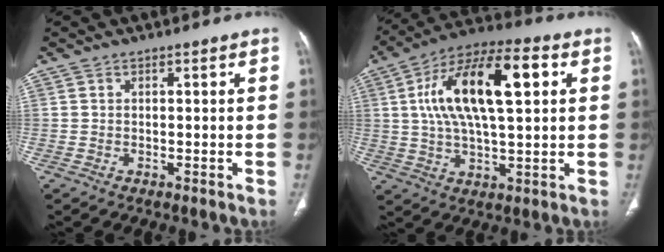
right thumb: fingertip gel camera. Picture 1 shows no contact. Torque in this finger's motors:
{"motor_torque": [0.98, 1.55, 0.74, 0.17, 0.34]}